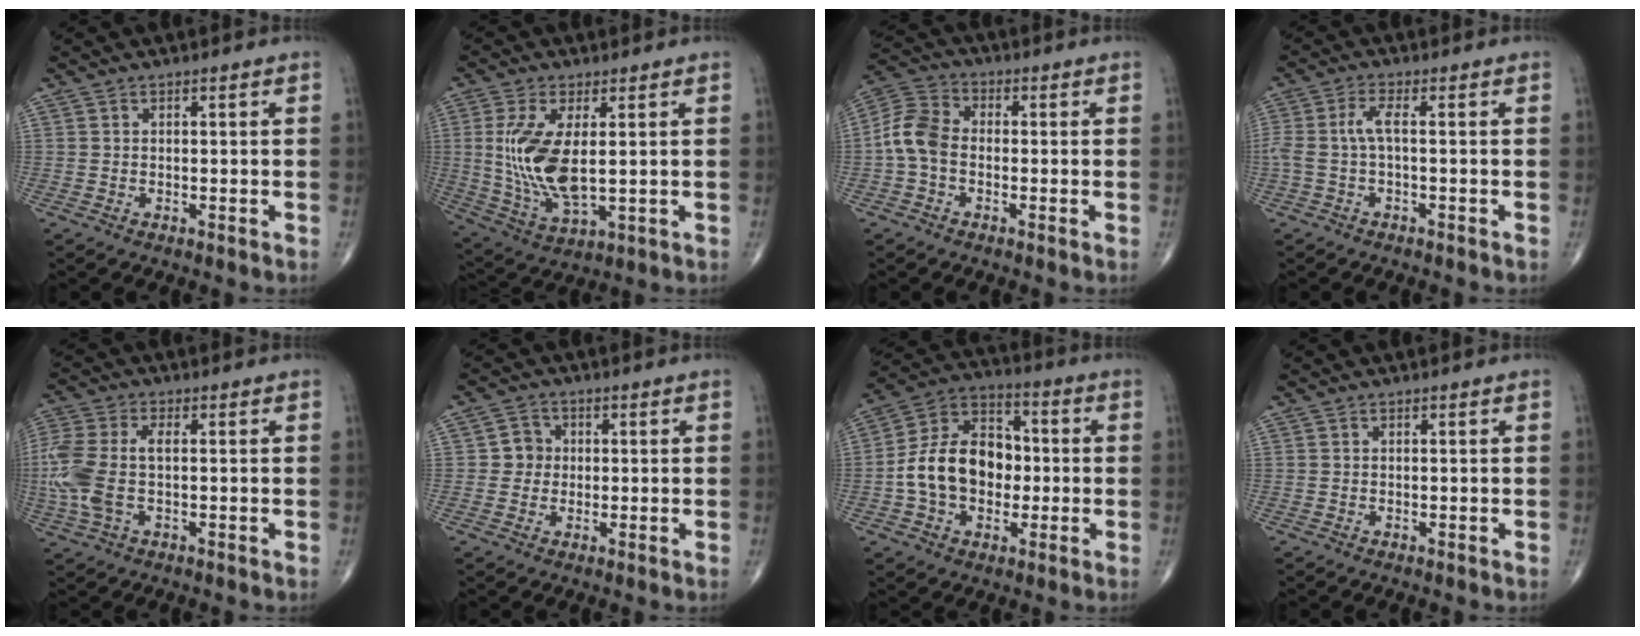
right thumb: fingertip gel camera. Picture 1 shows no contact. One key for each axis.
{"total": 13.0, "fx": 1.2, "fy": 5.6, "fz": 11.7, "tx": -0.249, "ty": -0.020, "tz": 0.036}
{"total": 7.5, "fx": -1.2, "fy": 5.3, "fz": 5.2, "tx": -0.100, "ty": 0.023, "tz": -0.040}
{"total": 4.0, "fx": -0.3, "fy": 1.0, "fz": 3.9, "tx": -0.106, "ty": 0.016, "tz": -0.008}
{"total": 12.1, "fx": -0.7, "fy": 6.3, "fz": 10.3, "tx": -0.274, "ty": 0.013, "tz": -0.013}
{"total": 3.7, "fx": 0.1, "fy": 3.6, "fz": 0.9, "tx": 0.012, "ty": 0.008, "tz": -0.004}
{"total": 15.3, "fx": -1.5, "fy": 11.1, "fz": 10.5, "tx": -0.158, "ty": 0.040, "tz": -0.033}
{"total": 0.0}